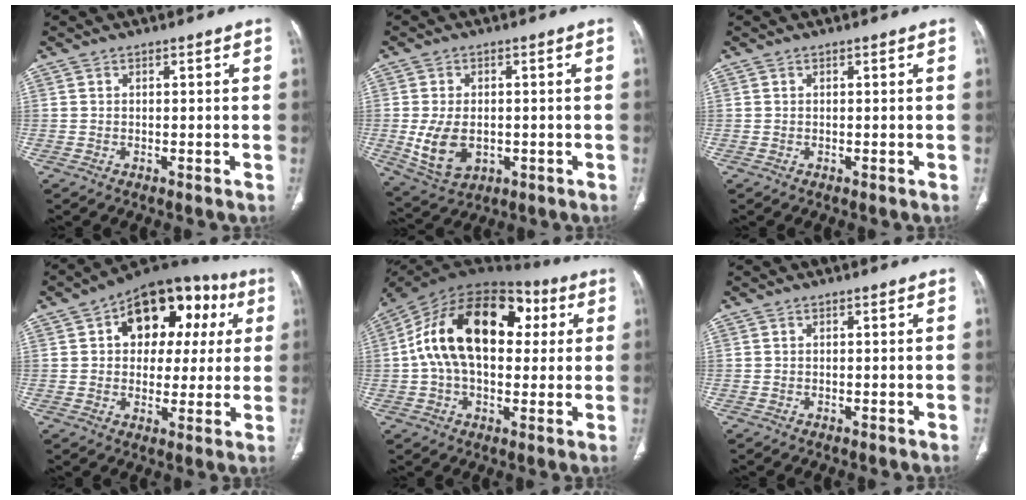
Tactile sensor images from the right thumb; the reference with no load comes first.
{"total": 9.1, "force": [-1.2, 6.1, 6.7], "torque": [-0.121, -0.003, -0.004]}
{"total": 0.0}
{"total": 18.8, "force": [5.5, 12.1, 13.4], "torque": [-0.123, 0.023, 0.073]}
{"total": 23.6, "force": [4.4, 14.4, 18.1], "torque": [-0.305, 0.039, 0.062]}
{"total": 0.0}